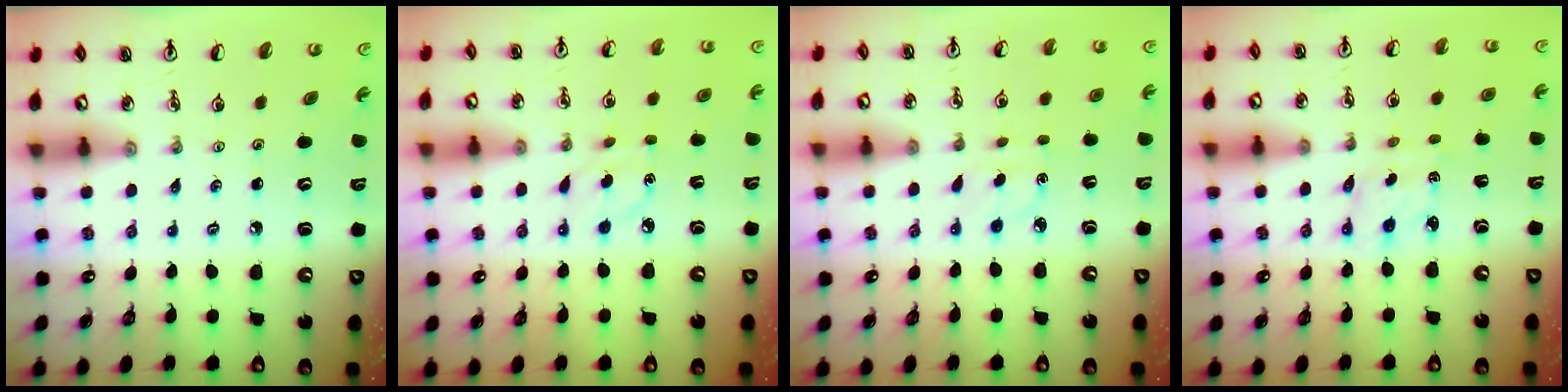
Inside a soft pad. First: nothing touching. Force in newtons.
{"total": 6.0, "press": 6.0, "slide": 0.6}
{"total": 2.6, "press": 2.5, "slide": 0.7}
{"total": 2.2, "press": 2.0, "slide": 0.8}